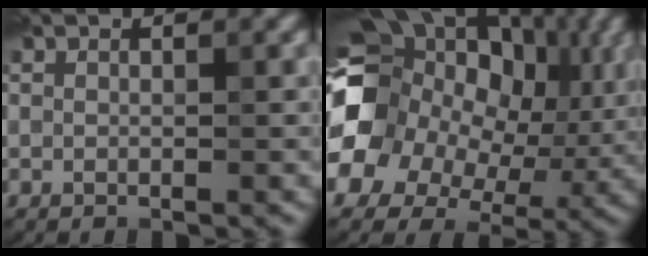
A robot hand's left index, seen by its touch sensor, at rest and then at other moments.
{"total": 19.3, "force": [2.2, 15.4, 11.4], "torque": [-0.213, -0.006, 0.037]}